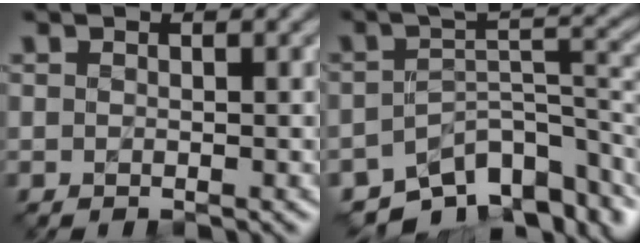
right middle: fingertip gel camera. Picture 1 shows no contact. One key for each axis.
{"total": 10.1, "fx": -6.6, "fy": 4.2, "fz": 6.3, "tx": -0.090, "ty": -0.013, "tz": -0.093}